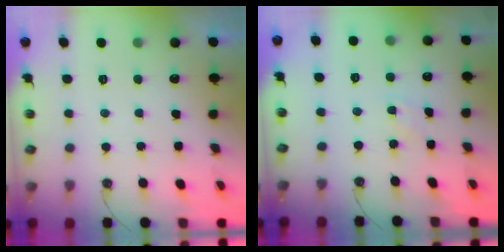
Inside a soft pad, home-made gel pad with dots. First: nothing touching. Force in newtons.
{"total": 2.8, "press": 2.8, "slide": 0.4}